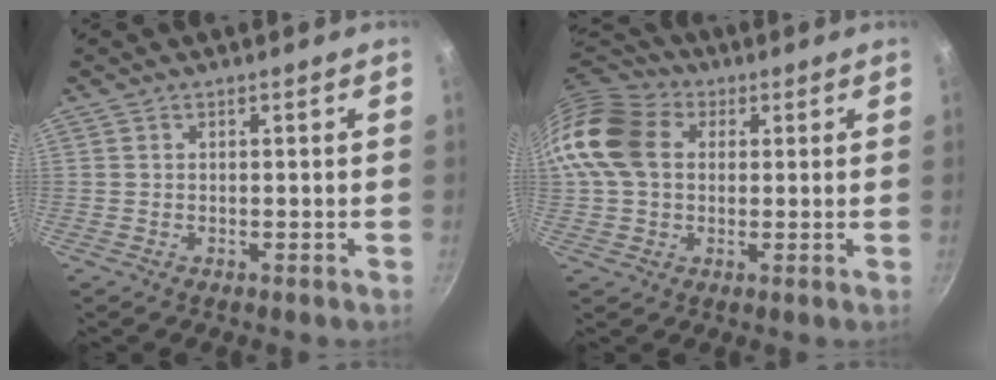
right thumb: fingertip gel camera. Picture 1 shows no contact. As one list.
[{"total": 14.8, "force": [2.2, 11.4, 9.2], "torque": [-0.171, 0.028, 0.023]}]